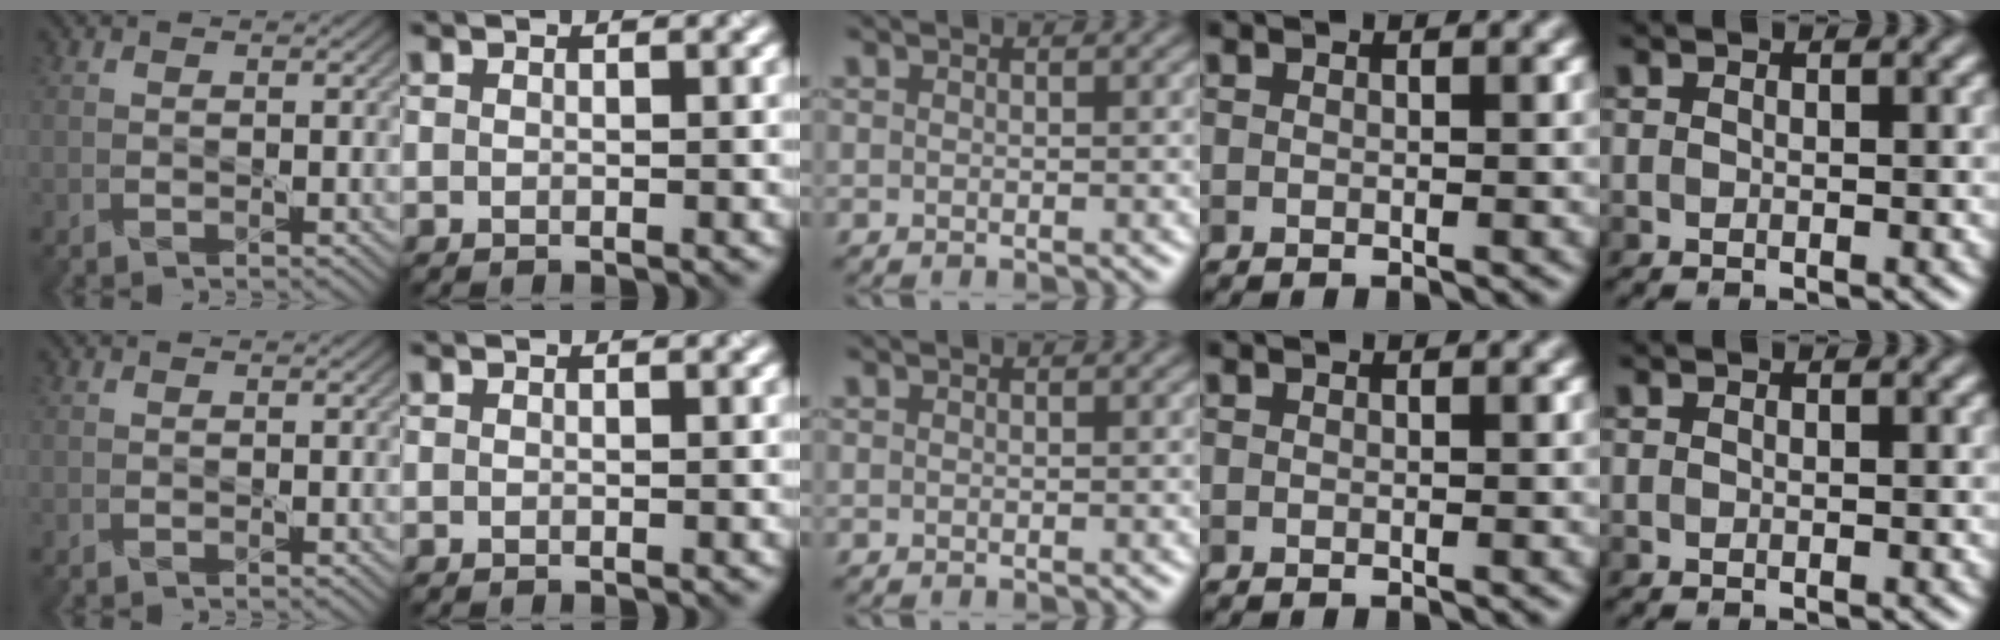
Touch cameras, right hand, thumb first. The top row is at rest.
{}